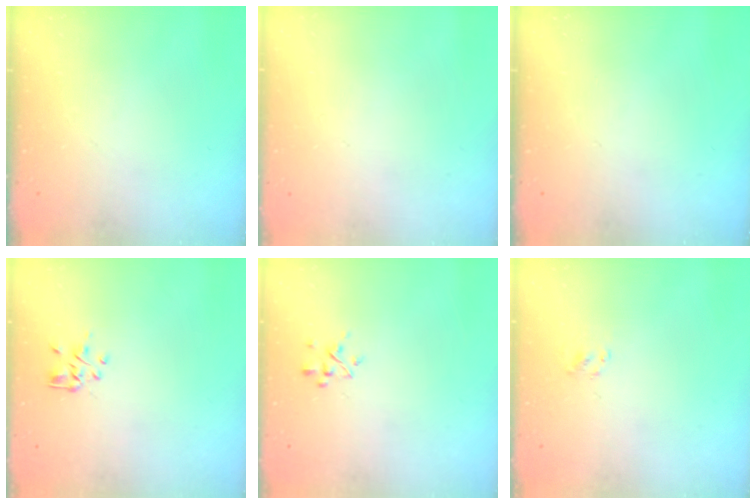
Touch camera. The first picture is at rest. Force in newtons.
{"total": 1.9, "press": 1.9, "slide": 0.2}
{"total": 0.0}
{"total": 1.5, "press": 1.3, "slide": 0.7}
{"total": 2.8, "press": 2.7, "slide": 0.8}
{"total": 1.7, "press": 1.5, "slide": 0.9}